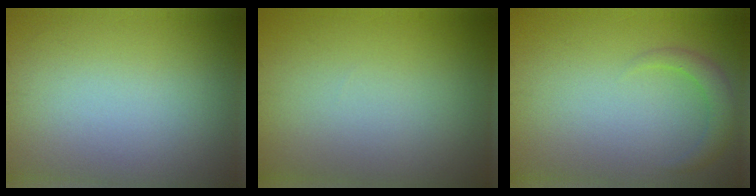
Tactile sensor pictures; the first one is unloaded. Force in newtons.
{"total": 0.0}
{"total": 1.9, "press": 1.9, "slide": 0.1}